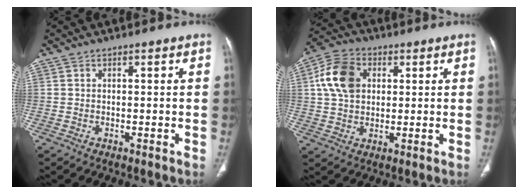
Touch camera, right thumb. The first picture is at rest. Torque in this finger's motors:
{"motor_torque": [-0.43, 0.48, 0.10, -0.09, 0.11]}